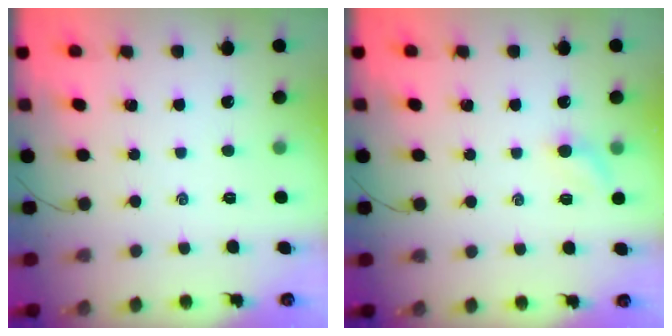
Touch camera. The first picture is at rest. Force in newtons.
{"total": 4.8, "press": 4.7, "slide": 1.2}